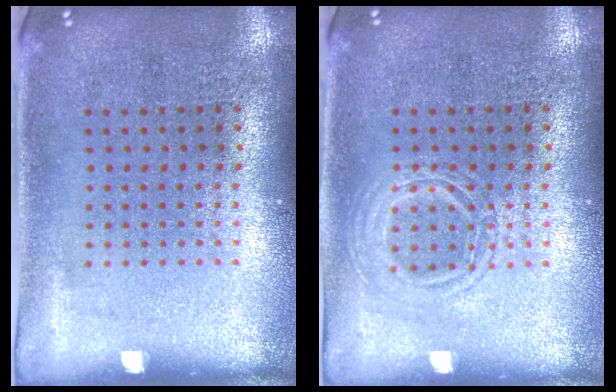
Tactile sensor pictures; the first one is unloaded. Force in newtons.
{"total": 1.9, "press": 1.9, "slide": 0.2}